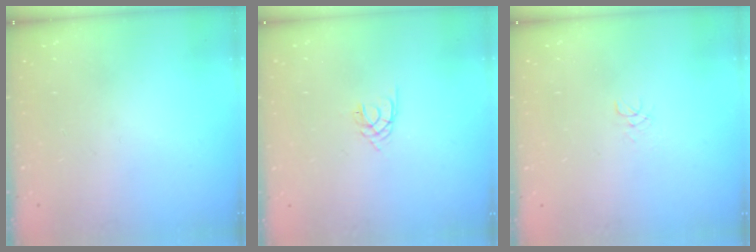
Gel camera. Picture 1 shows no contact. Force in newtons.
{"total": 1.6, "press": 1.6, "slide": 0.3}
{"total": 3.0, "press": 3.0, "slide": 0.2}